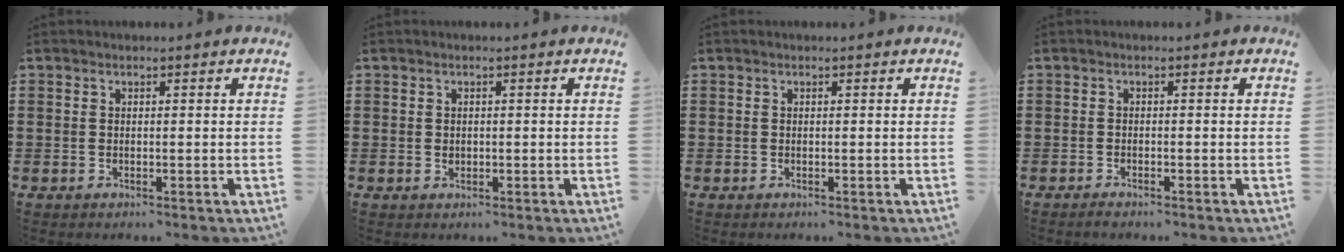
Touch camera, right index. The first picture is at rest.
{"total": 0.8, "force": [0.1, 0.7, 0.4], "torque": [-0.009, 0.003, 0.002]}
{"total": 0.0}
{"total": 0.8, "force": [-0.8, 0.0, 0.1], "torque": [-0.004, -0.003, -0.015]}